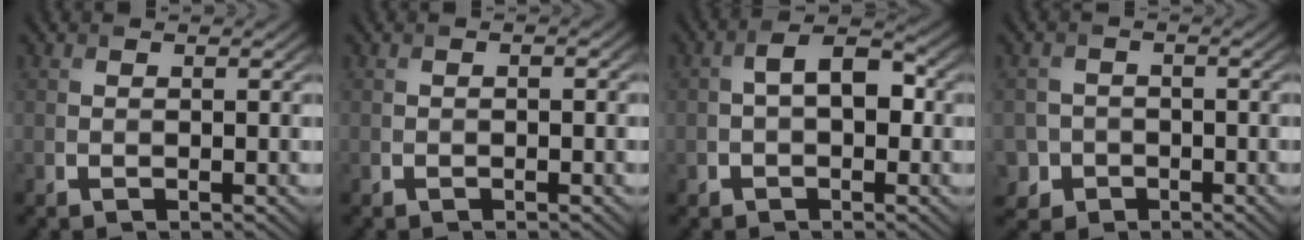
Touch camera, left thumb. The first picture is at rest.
{"total": 0.9, "force": [-0.4, 0.3, 0.7], "torque": [-0.010, 0.003, -0.007]}
{"total": 5.6, "force": [-0.2, 3.6, 4.3], "torque": [-0.070, 0.006, -0.007]}
{"total": 4.1, "force": [-2.1, 3.5, 0.5], "torque": [-0.006, -0.001, -0.052]}